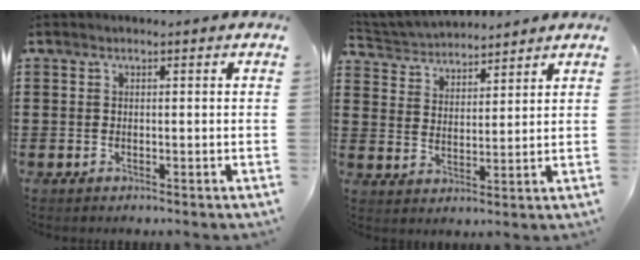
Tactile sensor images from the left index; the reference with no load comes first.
{"total": 3.9, "force": [3.8, 0.7, 0.0], "torque": [-0.019, -0.018, 0.068]}